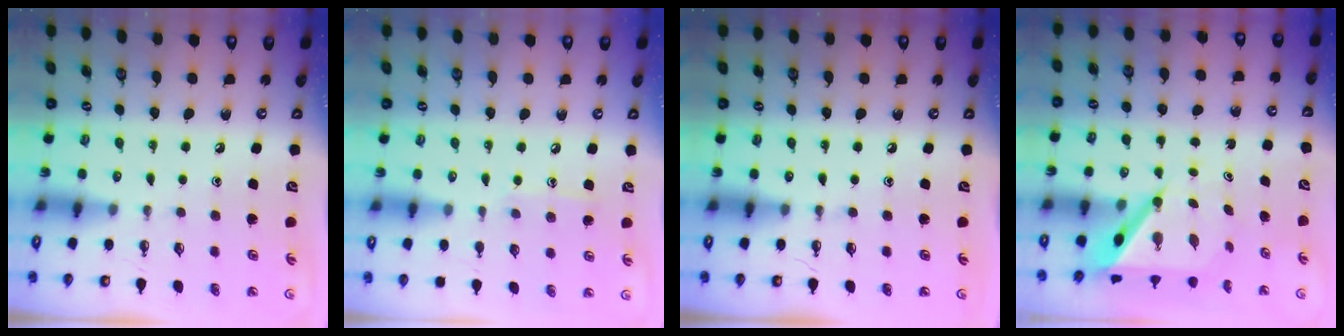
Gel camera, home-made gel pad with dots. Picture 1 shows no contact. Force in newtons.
{"total": 6.7, "press": 6.7, "slide": 0.5}
{"total": 0.0}
{"total": 6.7, "press": 6.7, "slide": 0.7}